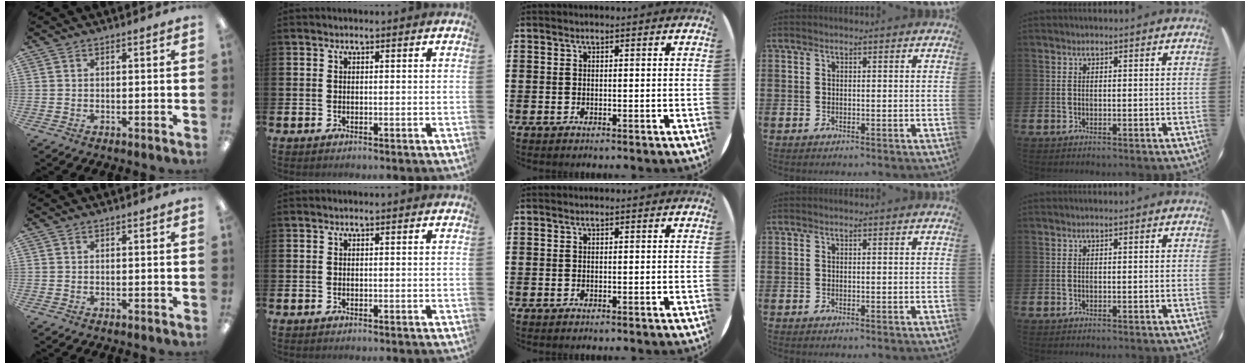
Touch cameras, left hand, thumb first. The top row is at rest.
{}